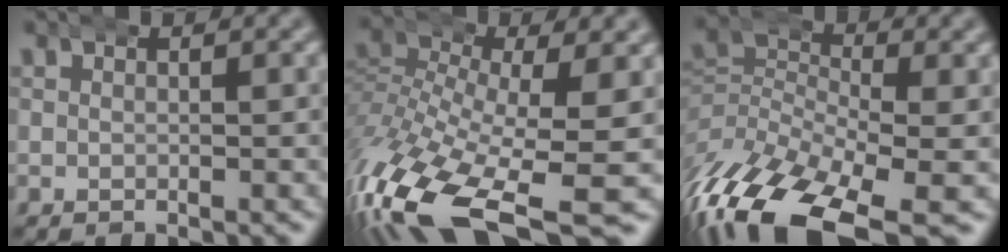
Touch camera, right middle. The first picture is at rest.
{"total": 10.6, "force": [-5.2, 4.5, 8.0], "torque": [-0.195, -0.054, -0.059]}
{"total": 9.8, "force": [-5.0, 5.1, 6.8], "torque": [-0.147, -0.034, -0.070]}